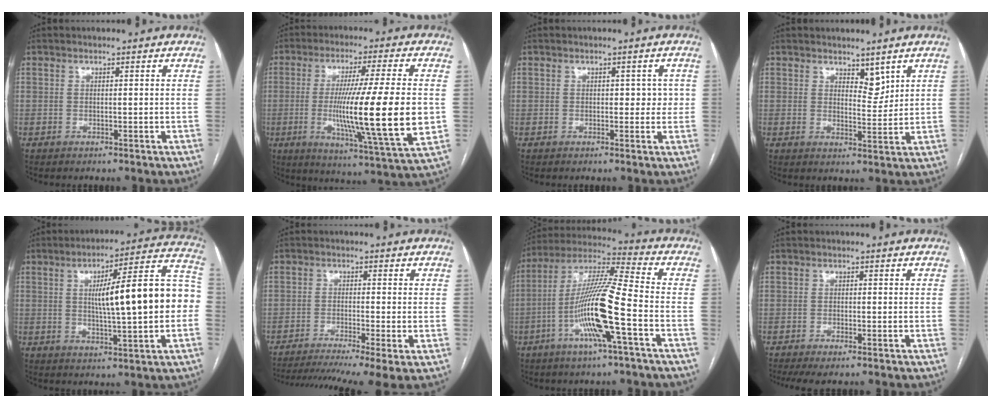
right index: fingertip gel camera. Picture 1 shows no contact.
{"total": 19.2, "force": [-1.5, -0.4, 19.1], "torque": [-0.314, -0.025, -0.029]}
{"total": 2.7, "force": [0.2, 1.8, 2.0], "torque": [-0.016, 0.013, 0.002]}
{"total": 3.4, "force": [2.4, 1.5, 1.8], "torque": [-0.025, -0.009, 0.045]}
{"total": 17.1, "force": [0.4, 2.3, 17.0], "torque": [-0.239, 0.041, 0.007]}
{"total": 12.8, "force": [-9.1, 0.4, 9.0], "torque": [-0.140, -0.018, -0.144]}
{"total": 15.3, "force": [-4.8, 0.0, 14.5], "torque": [-0.286, 0.001, -0.097]}
{"total": 3.2, "force": [-2.3, 0.7, 2.2], "torque": [-0.037, -0.008, -0.039]}